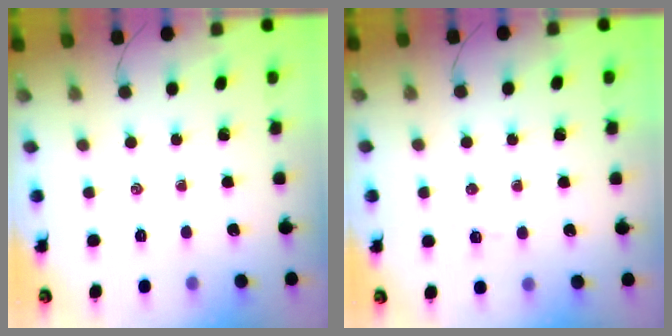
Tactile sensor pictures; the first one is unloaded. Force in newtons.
{"total": 3.4, "press": 3.3, "slide": 0.6}